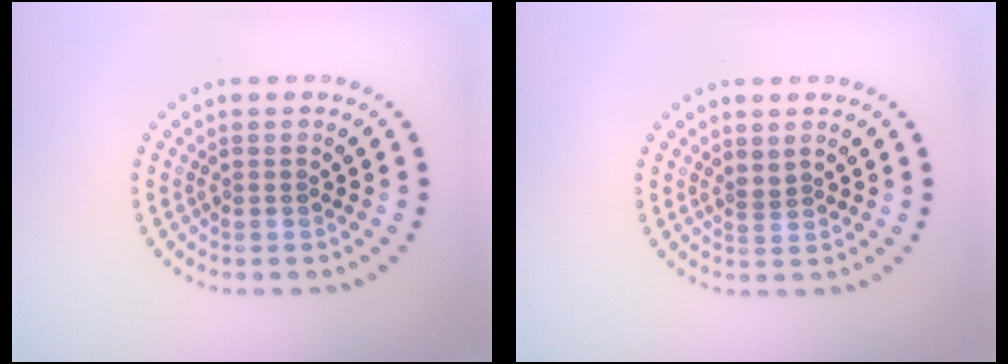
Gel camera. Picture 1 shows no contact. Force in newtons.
{"total": 0.8, "press": 0.4, "slide": 0.6}